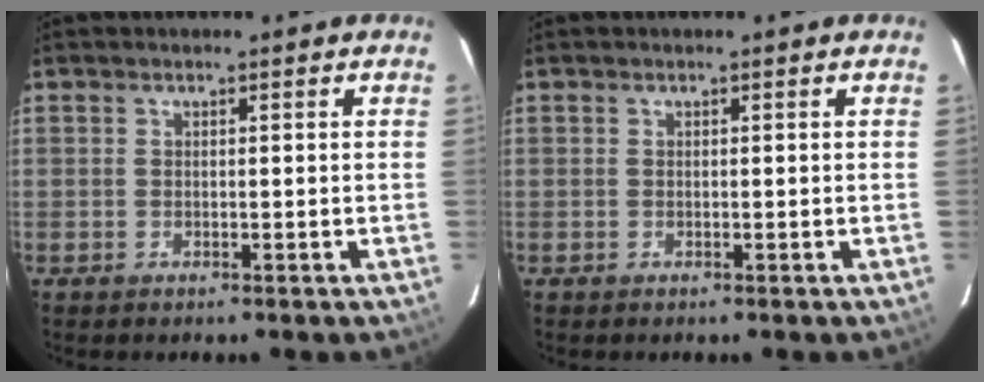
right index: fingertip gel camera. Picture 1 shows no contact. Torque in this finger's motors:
{"motor_torque": [-0.14, 0.08, 0.00, 0.01]}